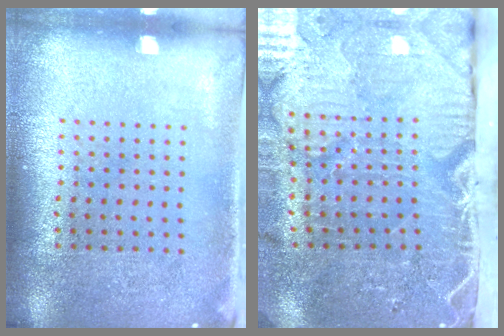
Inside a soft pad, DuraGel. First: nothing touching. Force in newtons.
{"total": 5.5, "press": 4.4, "slide": 3.3}